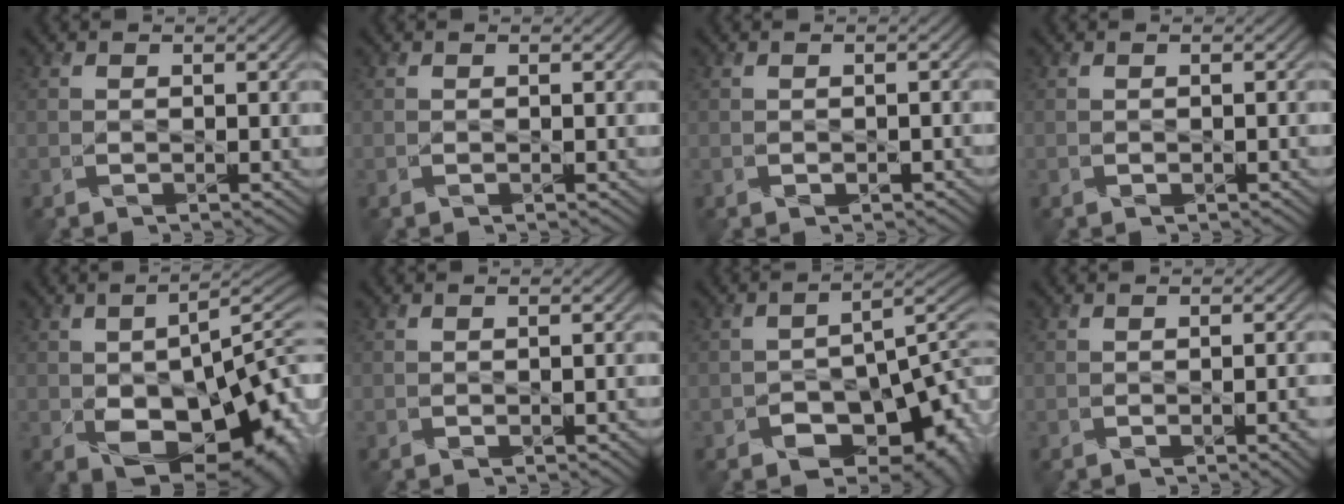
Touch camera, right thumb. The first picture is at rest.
{"total": 0.0}
{"total": 1.0, "force": [-0.5, 0.6, 0.7], "torque": [-0.014, -0.003, -0.005]}
{"total": 0.6, "force": [-0.2, 0.3, 0.5], "torque": [-0.010, -0.002, -0.001]}
{"total": 16.3, "force": [-4.8, 9.0, 12.7], "torque": [-0.193, -0.034, -0.057]}
{"total": 1.2, "force": [-0.4, 0.6, 1.0], "torque": [-0.019, -0.004, -0.003]}
{"total": 12.1, "force": [-5.2, 7.2, 8.2], "torque": [-0.112, -0.036, -0.065]}
{"total": 2.8, "force": [-0.9, 0.8, 2.5], "torque": [-0.036, -0.006, -0.006]}